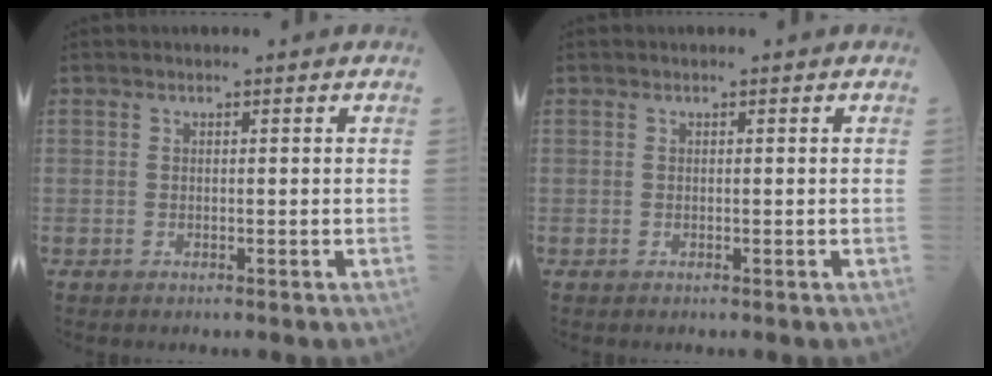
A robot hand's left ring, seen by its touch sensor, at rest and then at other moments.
{"total": 0.0}